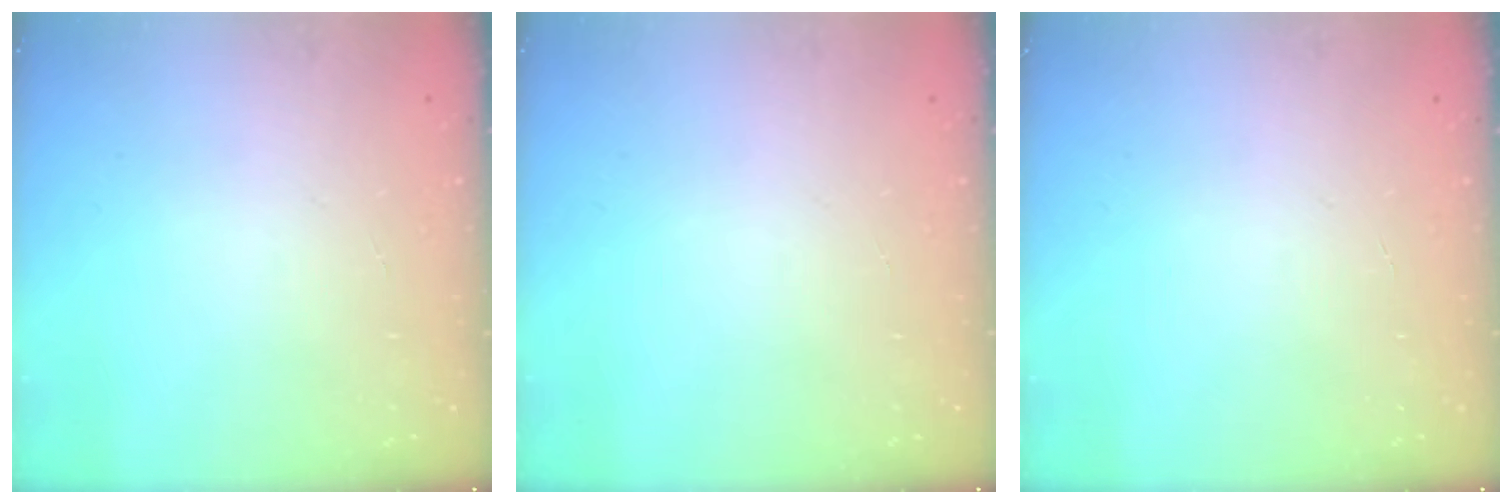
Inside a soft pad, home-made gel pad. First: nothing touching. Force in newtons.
{"total": 0.0}
{"total": 0.0}